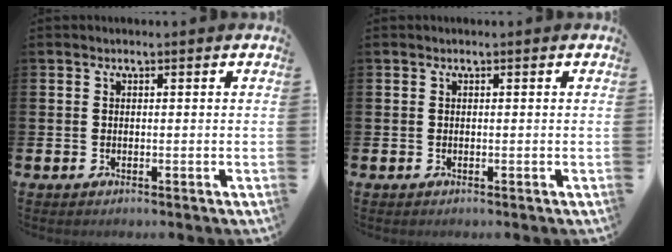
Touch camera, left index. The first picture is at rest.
{"total": 0.0}